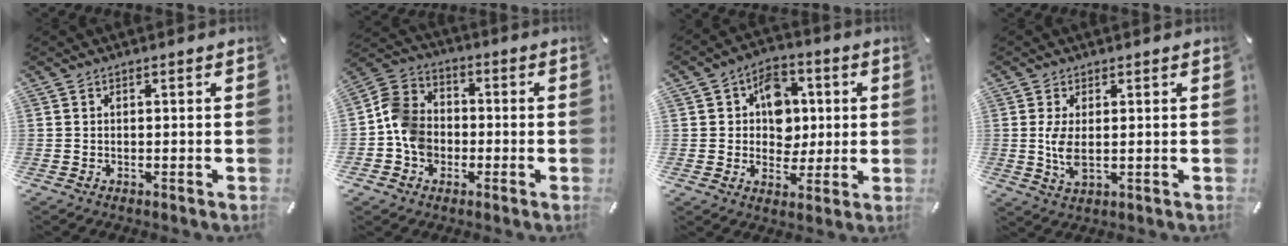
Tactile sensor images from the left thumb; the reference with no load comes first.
{"total": 9.9, "force": [-2.5, 8.6, 4.2], "torque": [-0.096, 0.028, -0.046]}
{"total": 10.5, "force": [1.5, 8.9, 5.2], "torque": [-0.073, 0.008, 0.029]}
{"total": 5.6, "force": [0.3, 2.3, 5.0], "torque": [-0.115, -0.009, -0.002]}